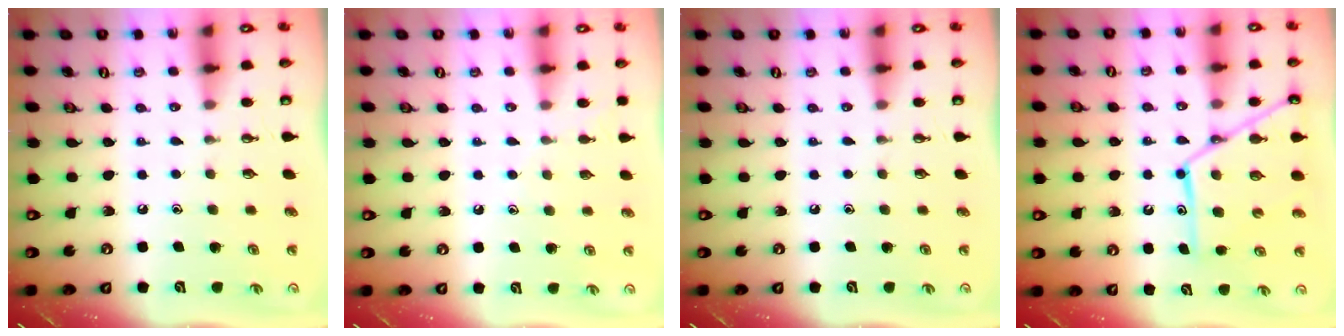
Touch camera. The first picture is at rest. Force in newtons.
{"total": 3.6, "press": 3.6, "slide": 0.4}
{"total": 0.0}
{"total": 15.3, "press": 15.2, "slide": 1.4}